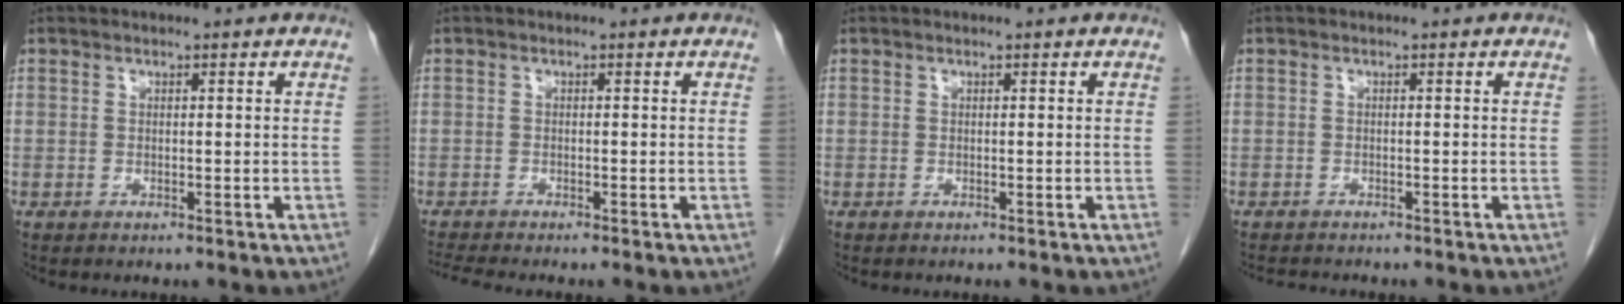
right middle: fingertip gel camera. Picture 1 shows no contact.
{"total": 2.8, "force": [-2.5, -0.8, 0.9], "torque": [-0.025, -0.015, -0.049]}
{"total": 0.0}
{"total": 2.6, "force": [-2.4, 0.5, 0.8], "torque": [-0.017, -0.009, -0.034]}